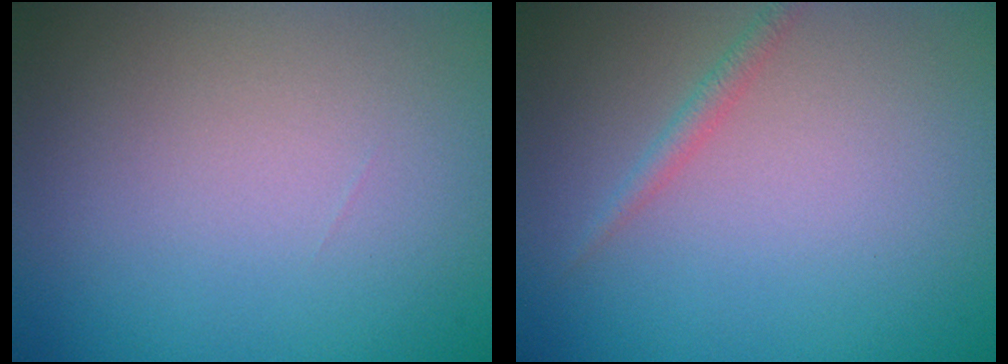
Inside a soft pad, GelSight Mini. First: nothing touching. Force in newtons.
{"total": 1.1, "press": 1.1, "slide": 0.0}